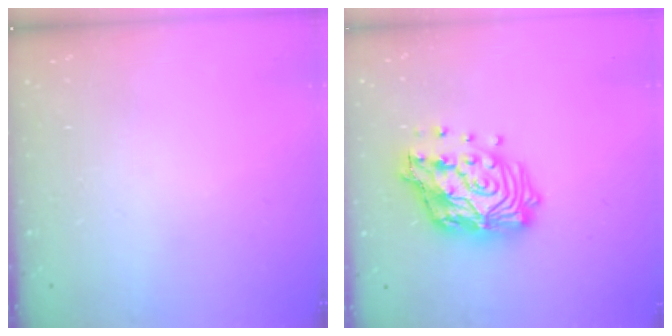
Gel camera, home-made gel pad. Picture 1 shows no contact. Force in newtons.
{"total": 17.2, "press": 17.1, "slide": 1.6}